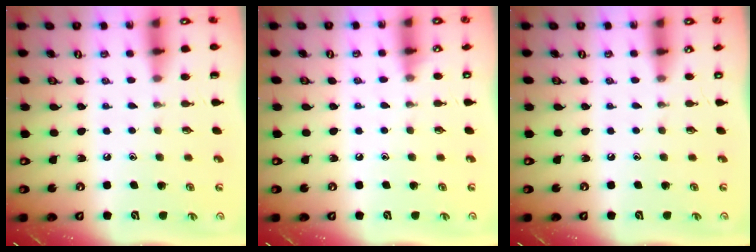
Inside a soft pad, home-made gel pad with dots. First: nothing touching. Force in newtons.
{"total": 3.0, "press": 2.9, "slide": 0.4}
{"total": 0.0}